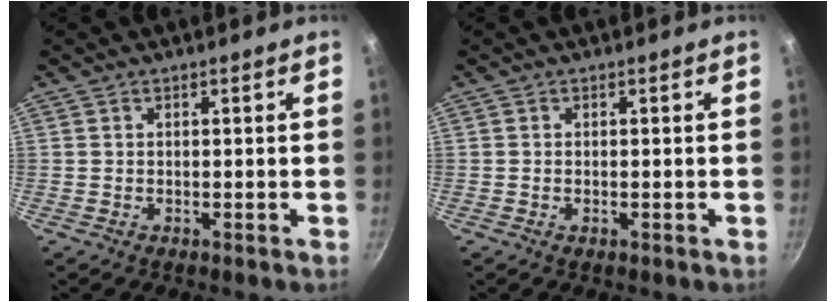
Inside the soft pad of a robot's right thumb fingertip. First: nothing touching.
{"total": 0.6, "force": [-0.2, 0.2, 0.5], "torque": [-0.009, 0.001, -0.004]}